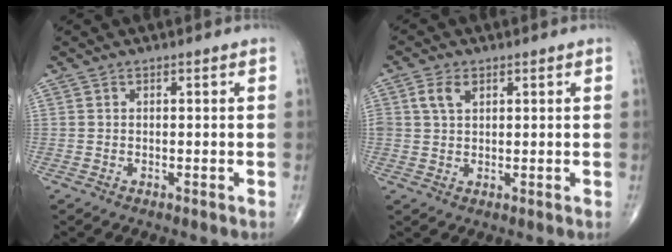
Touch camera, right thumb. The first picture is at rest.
{"total": 3.6, "force": [1.5, 2.2, 2.4], "torque": [-0.047, 0.004, 0.032]}